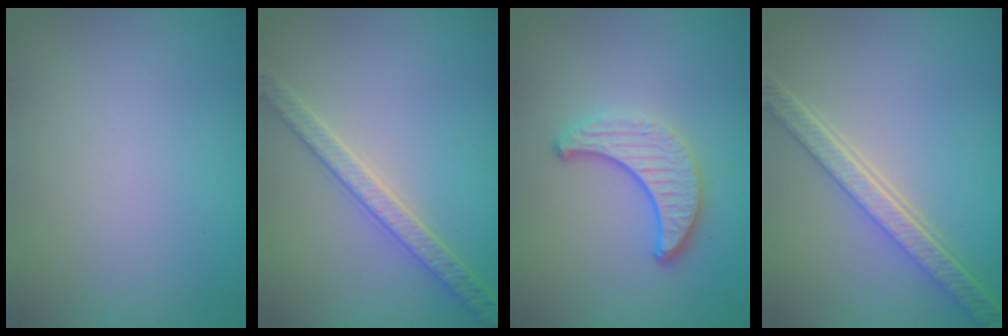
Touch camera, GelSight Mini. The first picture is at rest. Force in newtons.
{"total": 3.3, "press": 3.2, "slide": 0.6}
{"total": 3.8, "press": 3.0, "slide": 2.3}
{"total": 5.4, "press": 4.1, "slide": 3.4}